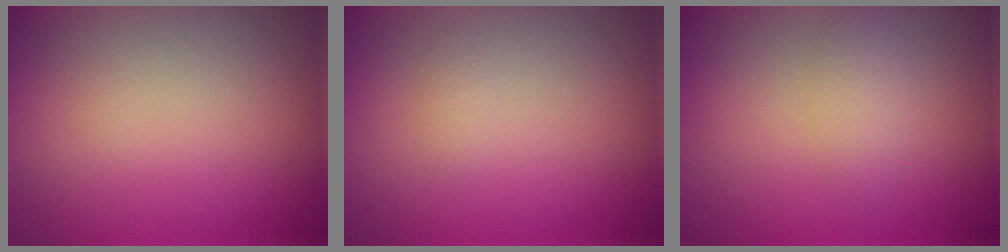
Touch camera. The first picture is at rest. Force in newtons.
{"total": 0.7, "press": 0.7, "slide": 0.0}
{"total": 1.9, "press": 1.9, "slide": 0.1}